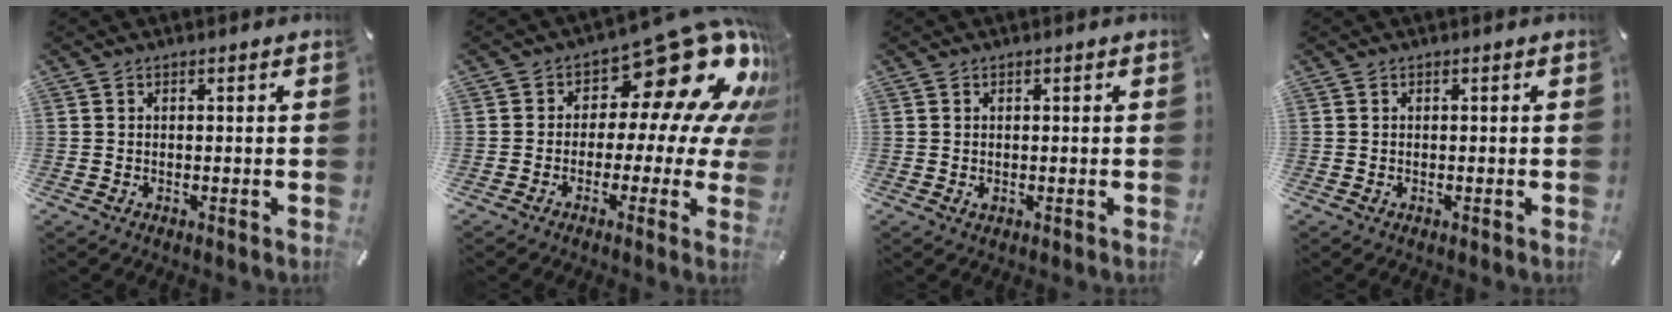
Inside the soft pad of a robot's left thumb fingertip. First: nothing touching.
{"total": 19.2, "force": [10.3, 8.9, 13.5], "torque": [-0.181, -0.080, 0.168]}
{"total": 0.8, "force": [0.0, 0.5, 0.6], "torque": [-0.010, 0.001, -0.001]}
{"total": 0.0}